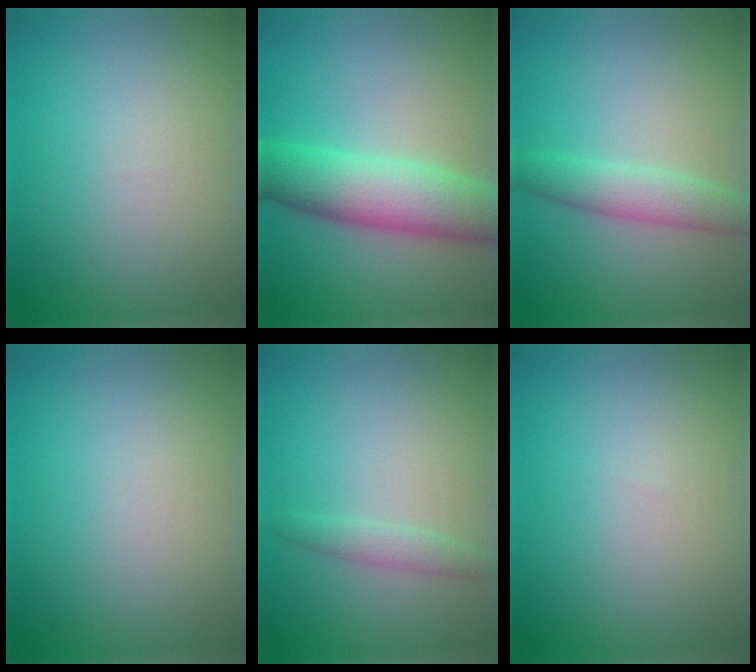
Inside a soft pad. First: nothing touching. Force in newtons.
{"total": 7.8, "press": 7.8, "slide": 0.1}
{"total": 3.4, "press": 3.4, "slide": 0.0}
{"total": 0.0}
{"total": 1.6, "press": 1.6, "slide": 0.1}
{"total": 0.0}